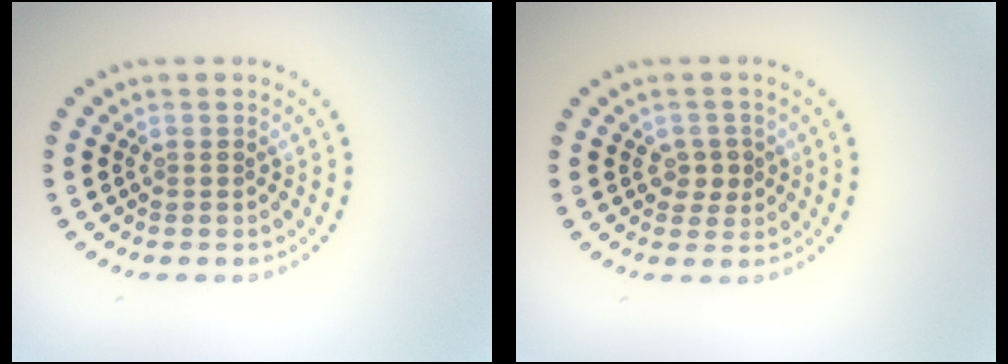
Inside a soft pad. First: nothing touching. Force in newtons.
{"total": 1.7, "press": 1.6, "slide": 0.5}